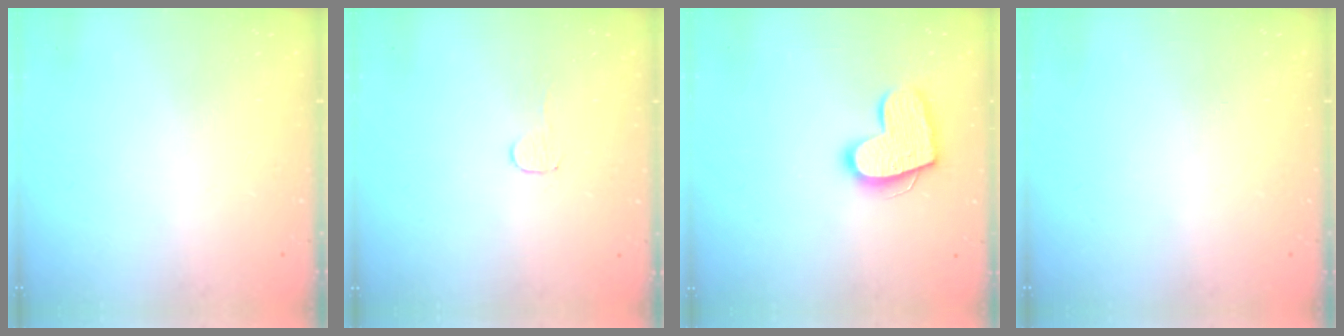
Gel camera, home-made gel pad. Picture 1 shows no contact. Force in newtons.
{"total": 3.2, "press": 3.1, "slide": 0.3}
{"total": 14.6, "press": 14.6, "slide": 1.1}
{"total": 0.0}